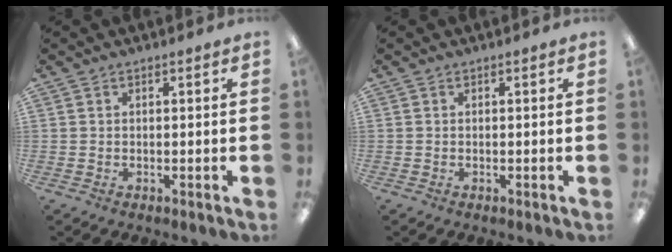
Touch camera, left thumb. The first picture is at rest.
{"total": 0.0}